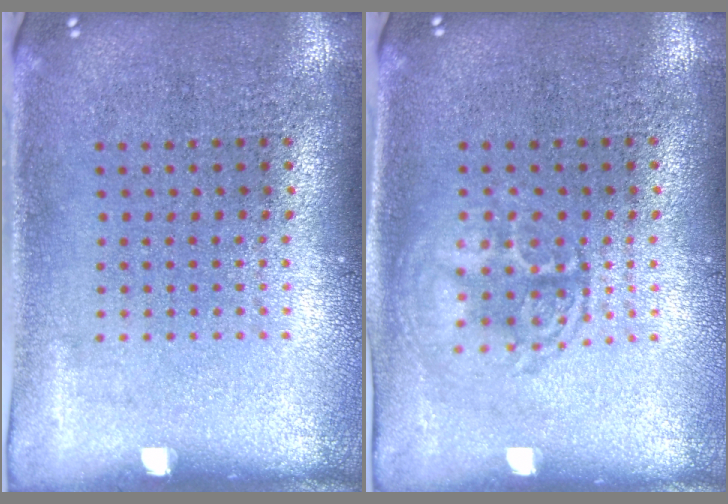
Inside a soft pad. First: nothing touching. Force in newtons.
{"total": 1.3, "press": 1.3, "slide": 0.1}